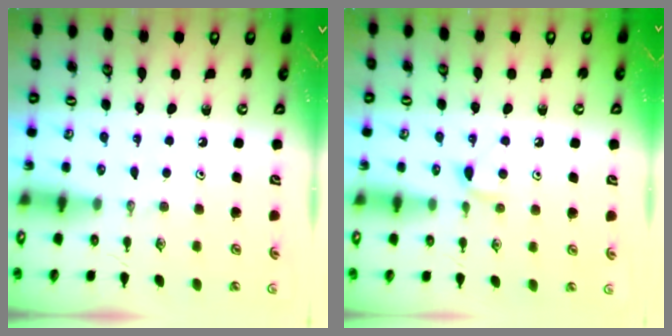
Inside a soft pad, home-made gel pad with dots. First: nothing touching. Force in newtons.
{"total": 5.2, "press": 5.2, "slide": 0.7}